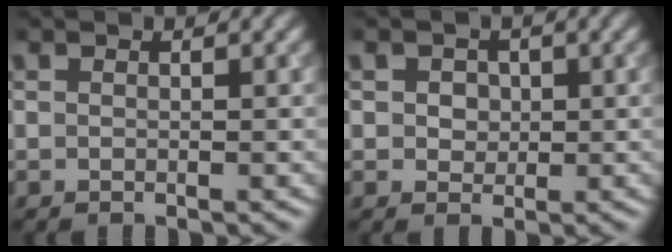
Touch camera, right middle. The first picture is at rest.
{"total": 2.0, "force": [0.6, 1.6, 1.0], "torque": [-0.013, 0.013, 0.001]}